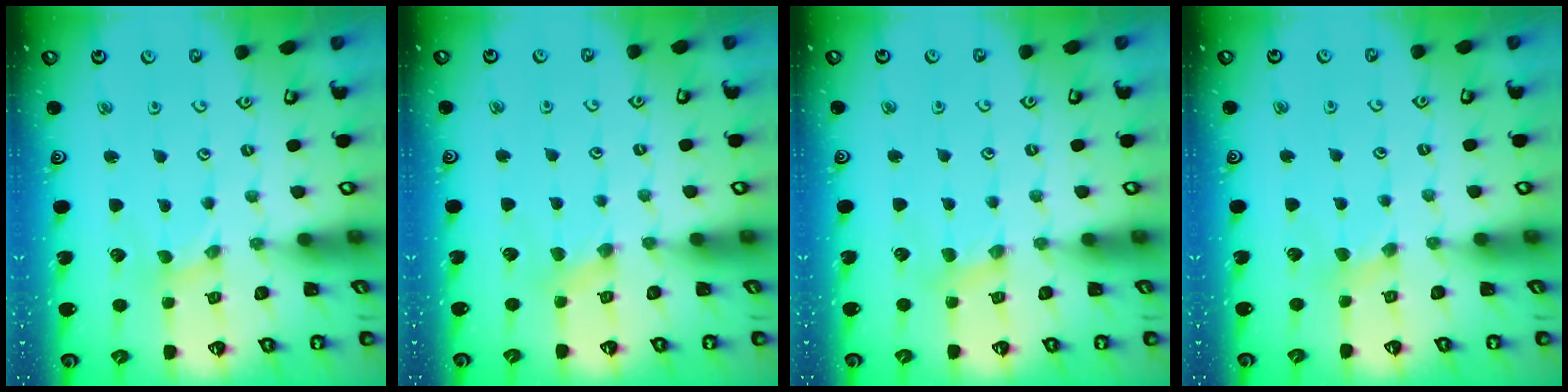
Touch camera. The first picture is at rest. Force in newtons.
{"total": 2.2, "press": 2.2, "slide": 0.5}
{"total": 3.0, "press": 2.9, "slide": 0.4}
{"total": 2.4, "press": 2.3, "slide": 0.5}